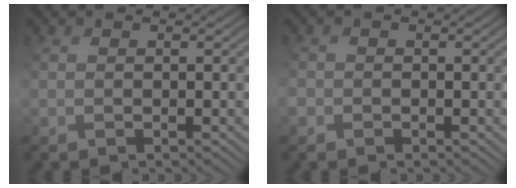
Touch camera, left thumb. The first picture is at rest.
{"total": 1.3, "force": [-1.1, -0.1, -0.6], "torque": [0.002, -0.003, -0.019]}